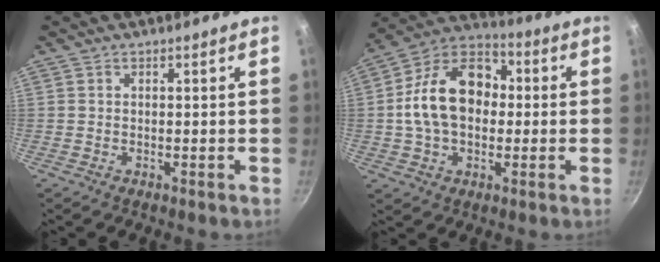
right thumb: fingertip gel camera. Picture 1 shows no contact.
{"total": 17.2, "force": [0.3, 12.1, 12.2], "torque": [-0.177, 0.038, -0.014]}